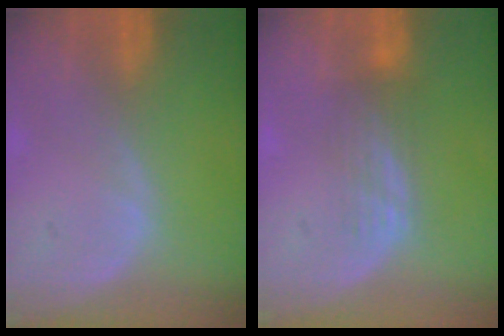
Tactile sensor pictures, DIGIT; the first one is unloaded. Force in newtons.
{"total": 3.4, "press": 3.0, "slide": 1.6}